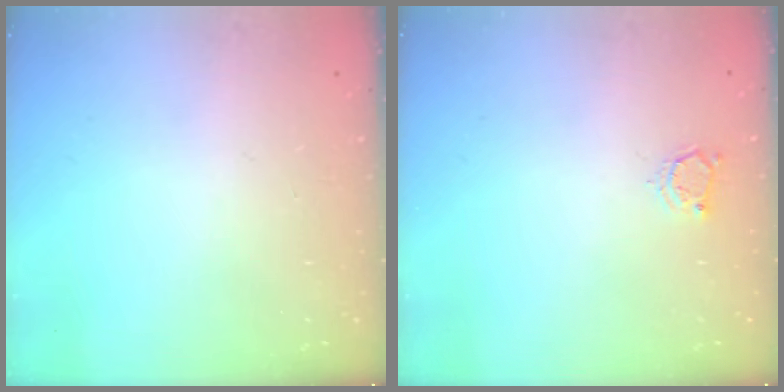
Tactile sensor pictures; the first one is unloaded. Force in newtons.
{"total": 3.3, "press": 3.3, "slide": 0.4}